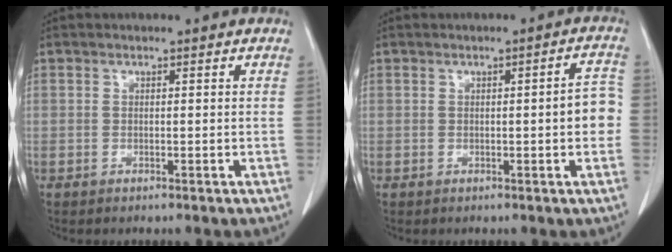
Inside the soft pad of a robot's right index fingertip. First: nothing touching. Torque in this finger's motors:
{"motor_torque": [0.57, -0.24, 0.32, 0.06]}